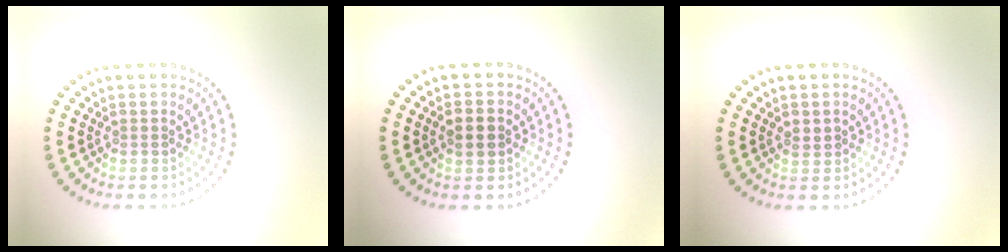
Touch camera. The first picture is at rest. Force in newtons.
{"total": 2.6, "press": 2.6, "slide": 0.2}
{"total": 1.0, "press": 0.9, "slide": 0.2}